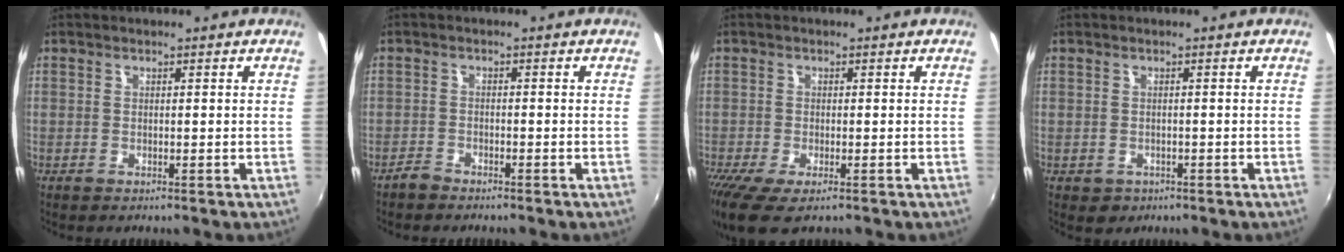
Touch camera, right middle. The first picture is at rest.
{"total": 2.0, "force": [-1.9, 0.5, 0.2], "torque": [-0.013, -0.001, -0.038]}
{"total": 7.3, "force": [-4.5, 2.2, 5.3], "torque": [-0.124, -0.036, -0.080]}
{"total": 2.2, "force": [-0.8, 1.9, 0.7], "torque": [-0.018, -0.005, -0.007]}